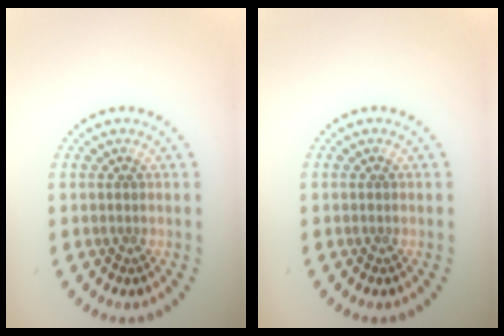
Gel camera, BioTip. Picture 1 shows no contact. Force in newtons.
{"total": 0.0}